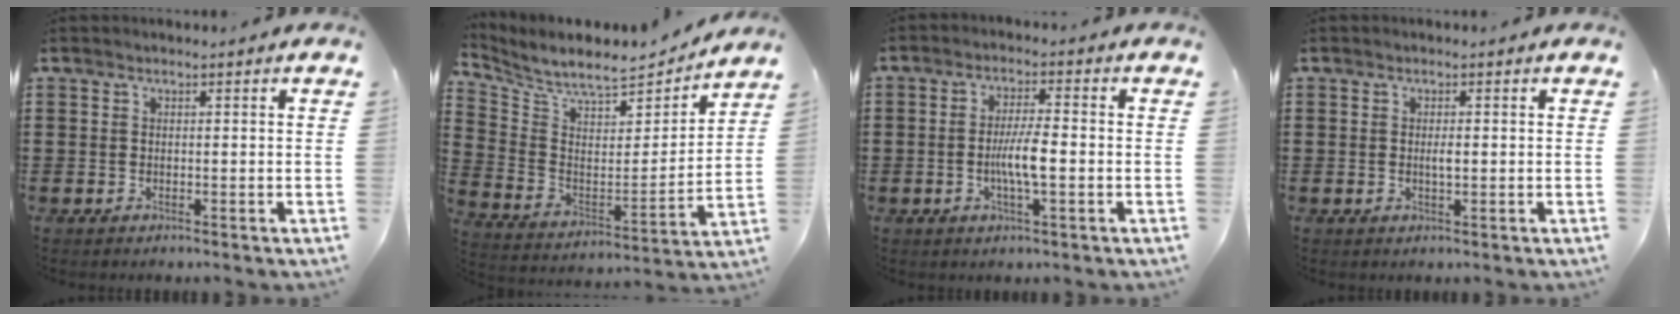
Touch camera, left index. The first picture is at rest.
{"total": 8.0, "force": [7.4, 1.4, 2.8], "torque": [-0.092, -0.053, 0.124]}
{"total": 5.5, "force": [-1.1, 1.0, 5.3], "torque": [-0.104, 0.001, -0.026]}
{"total": 1.3, "force": [0.0, 0.3, 1.3], "torque": [-0.025, -0.001, 0.001]}